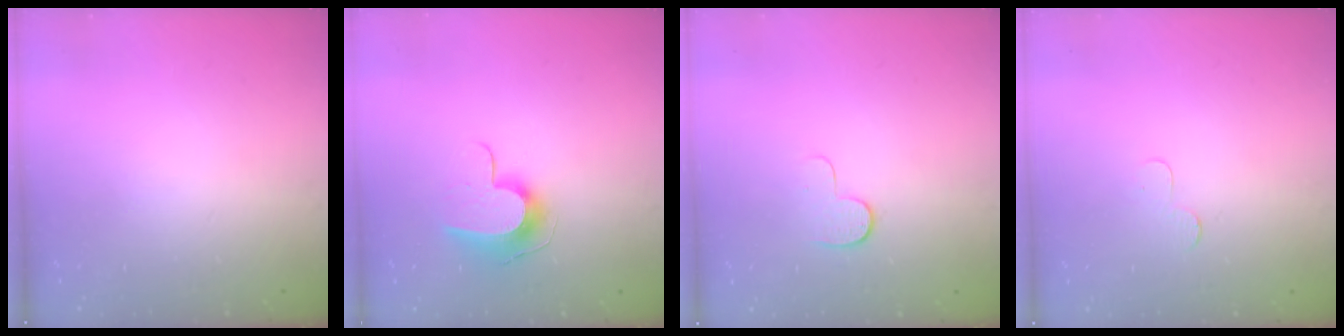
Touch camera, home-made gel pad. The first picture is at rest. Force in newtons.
{"total": 9.9, "press": 9.9, "slide": 0.3}
{"total": 5.7, "press": 5.7, "slide": 0.6}
{"total": 3.7, "press": 3.7, "slide": 0.4}